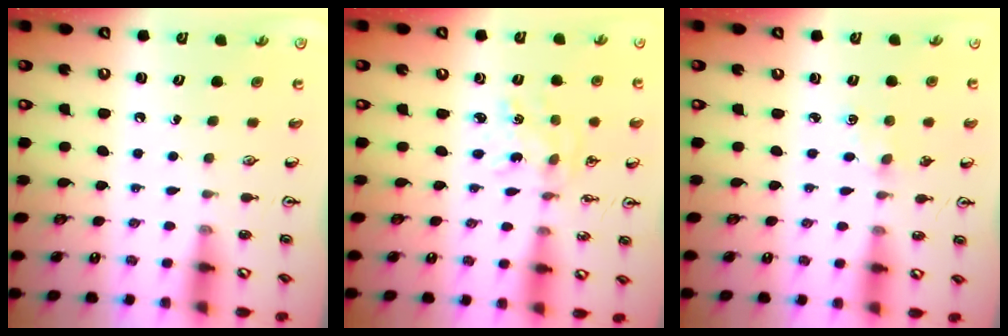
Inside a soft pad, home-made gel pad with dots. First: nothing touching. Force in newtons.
{"total": 2.4, "press": 2.3, "slide": 0.3}
{"total": 1.7, "press": 1.6, "slide": 0.3}